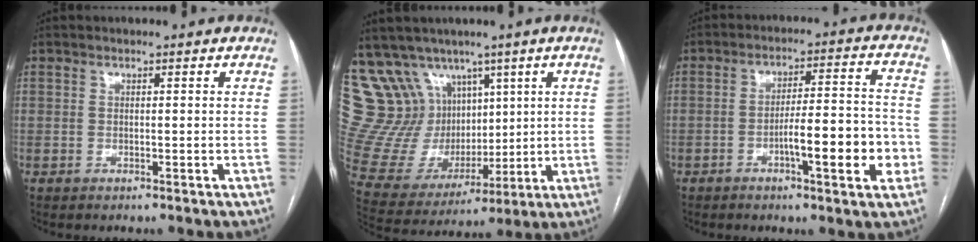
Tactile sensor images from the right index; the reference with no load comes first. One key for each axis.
{"total": 17.7, "fx": 10.2, "fy": 13.0, "fz": 6.5, "tx": -0.145, "ty": 0.064, "tz": 0.222}
{"total": 11.2, "fx": -3.6, "fy": 1.6, "fz": 10.5, "tx": -0.157, "ty": 0.011, "tz": -0.052}